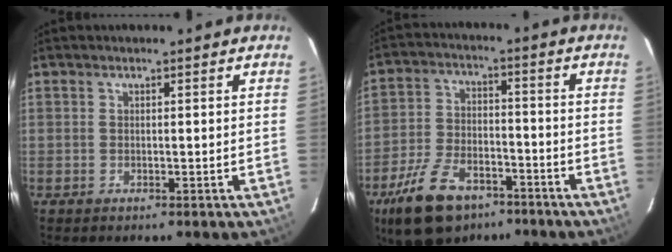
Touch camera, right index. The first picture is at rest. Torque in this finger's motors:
{"motor_torque": [1.25, -0.90, 0.39, 0.06]}